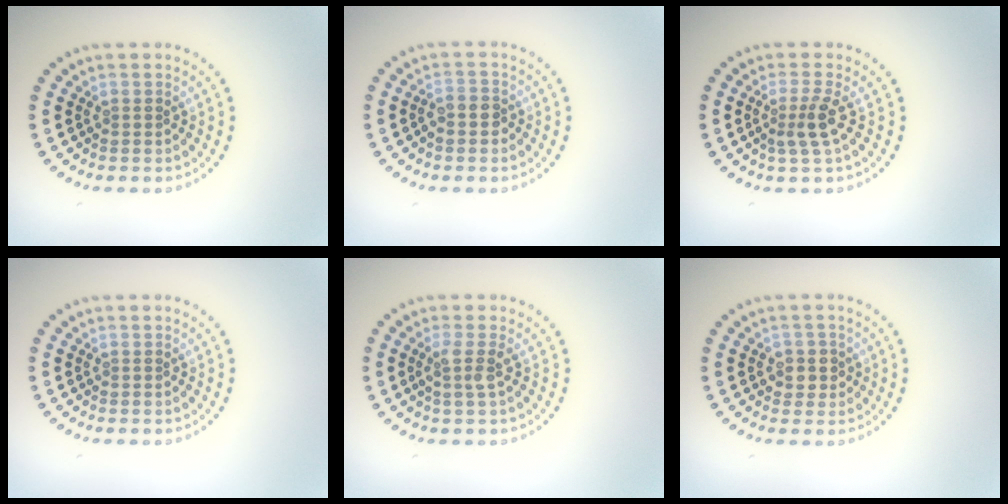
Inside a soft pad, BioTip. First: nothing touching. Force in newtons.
{"total": 1.9, "press": 1.8, "slide": 0.7}
{"total": 2.3, "press": 1.8, "slide": 1.4}
{"total": 0.0}
{"total": 1.8, "press": 1.3, "slide": 1.2}
{"total": 1.9, "press": 1.8, "slide": 0.8}